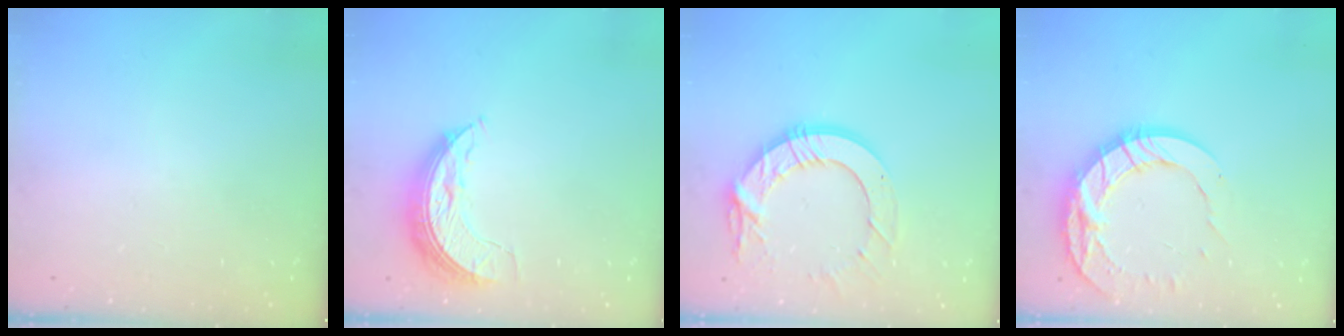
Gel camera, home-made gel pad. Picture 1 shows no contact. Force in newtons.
{"total": 7.7, "press": 7.7, "slide": 0.3}
{"total": 14.5, "press": 14.5, "slide": 1.3}
{"total": 14.8, "press": 14.7, "slide": 1.1}